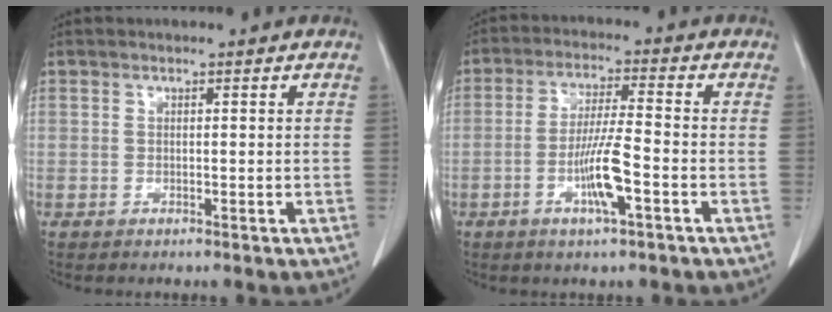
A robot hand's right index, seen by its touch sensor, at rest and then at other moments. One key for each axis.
{"total": 7.6, "fx": -2.8, "fy": 0.2, "fz": 7.0, "tx": -0.136, "ty": -0.005, "tz": -0.053}